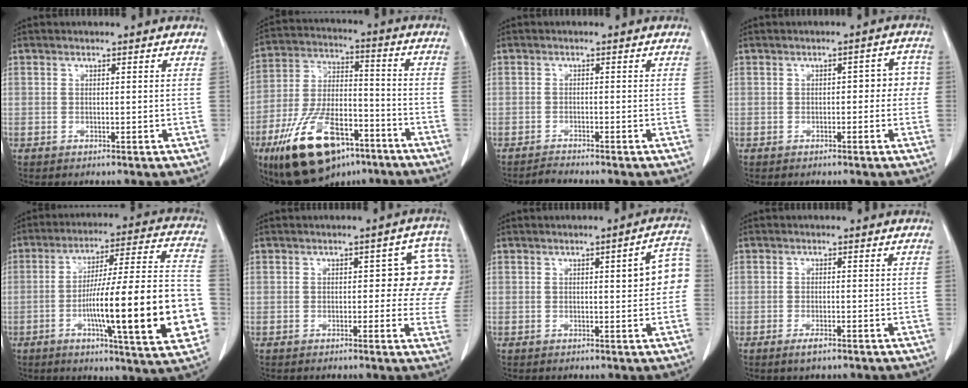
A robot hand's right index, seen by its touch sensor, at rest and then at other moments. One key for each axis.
{"total": 18.8, "fx": -11.1, "fy": 8.5, "fz": 12.5, "tx": -0.248, "ty": 0.002, "tz": -0.189}
{"total": 1.6, "fx": -1.5, "fy": -0.6, "fz": -0.1, "tx": -0.001, "ty": -0.010, "tz": -0.029}
{"total": 3.7, "fx": -0.3, "fy": 2.0, "fz": 3.1, "tx": -0.027, "ty": 0.027, "tz": -0.005}
{"total": 23.0, "fx": -5.6, "fy": 1.8, "fz": 22.3, "tx": -0.290, "ty": 0.009, "tz": -0.081}
{"total": 9.0, "fx": 1.3, "fy": 4.3, "fz": 7.9, "tx": -0.070, "ty": 0.022, "tz": 0.010}
{"total": 6.2, "fx": 0.5, "fy": 1.5, "fz": 6.0, "tx": -0.068, "ty": 0.021, "tz": 0.004}
{"total": 1.7, "fx": -1.2, "fy": 0.5, "fz": 1.2, "tx": -0.025, "ty": -0.002, "tz": -0.019}